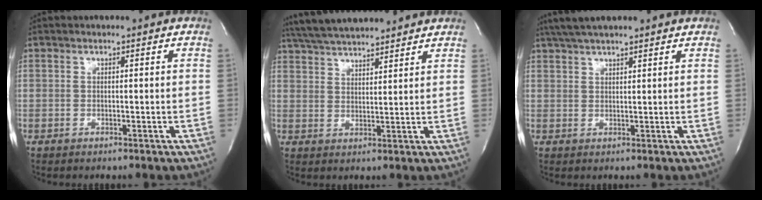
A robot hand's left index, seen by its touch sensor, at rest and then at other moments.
{"total": 13.2, "force": [12.1, 1.6, 5.3], "torque": [-0.099, 0.032, 0.193]}
{"total": 8.2, "force": [6.9, 0.6, 4.3], "torque": [-0.075, 0.039, 0.108]}